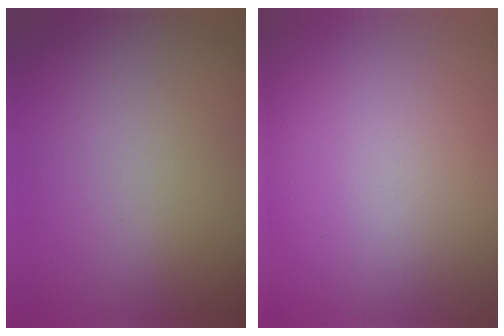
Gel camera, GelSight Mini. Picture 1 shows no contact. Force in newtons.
{"total": 0.0}